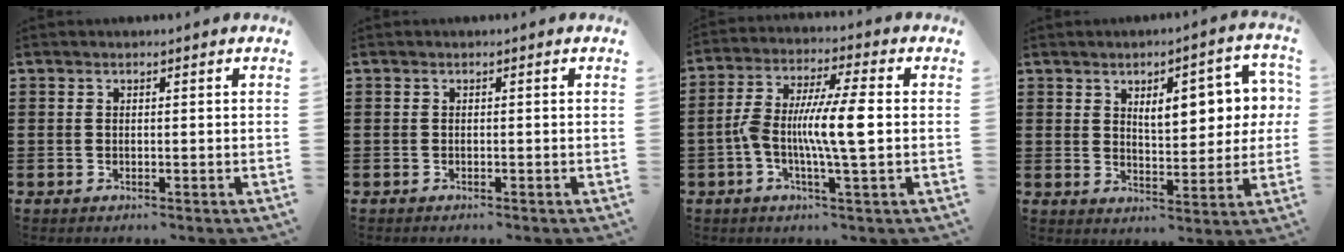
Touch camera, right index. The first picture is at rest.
{"total": 0.0}
{"total": 9.7, "force": [-1.1, 1.4, 9.5], "torque": [-0.178, -0.003, -0.024]}
{"total": 7.8, "force": [2.5, 3.6, 6.4], "torque": [-0.100, 0.000, 0.034]}